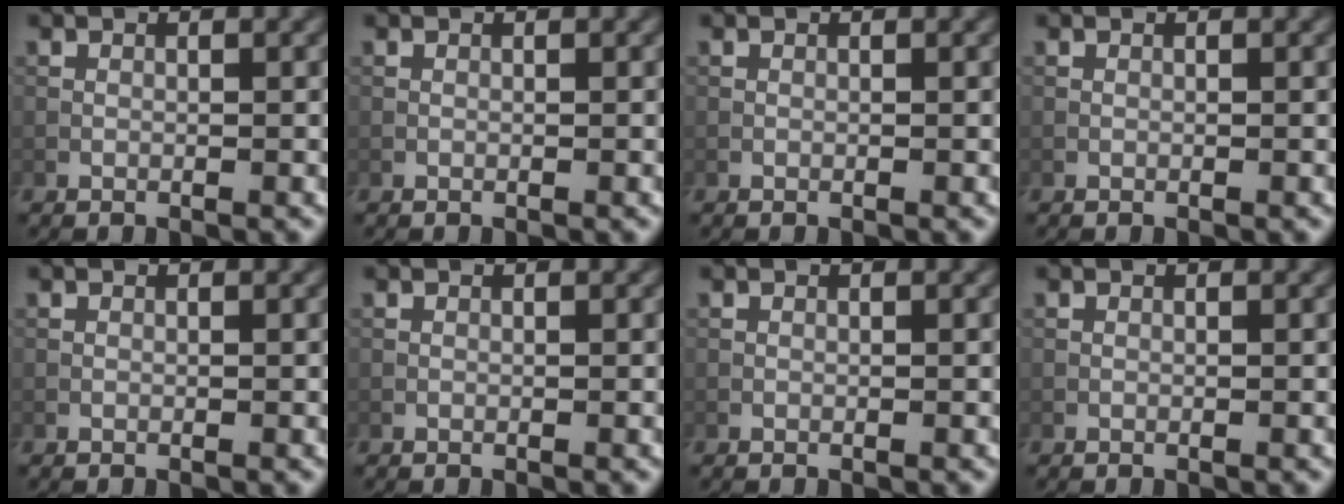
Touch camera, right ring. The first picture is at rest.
{"total": 0.0}
{"total": 0.0}
{"total": 0.0}
{"total": 0.0}
{"total": 0.0}
{"total": 0.0}
{"total": 0.0}